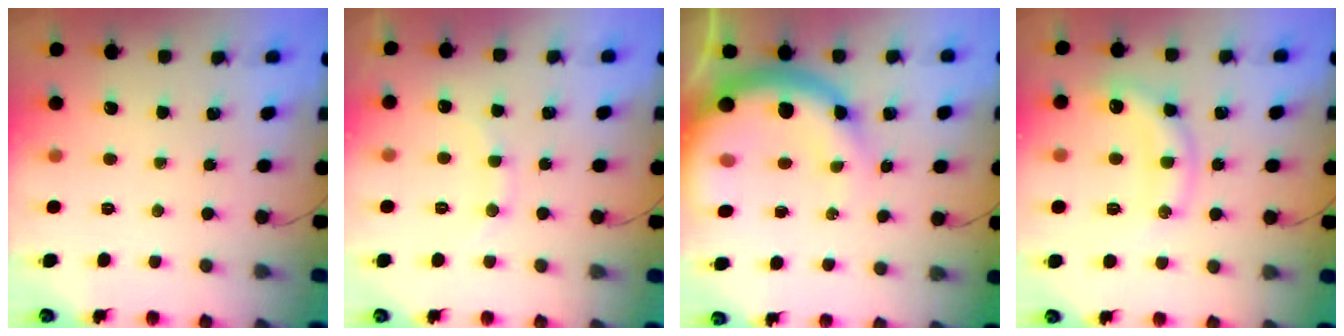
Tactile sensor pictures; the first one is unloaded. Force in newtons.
{"total": 8.4, "press": 8.3, "slide": 1.4}
{"total": 16.5, "press": 16.1, "slide": 3.8}
{"total": 11.5, "press": 11.5, "slide": 1.0}